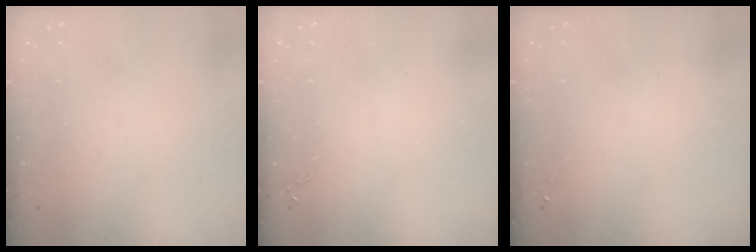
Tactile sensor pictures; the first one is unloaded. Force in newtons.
{"total": 0.0}
{"total": 0.0}